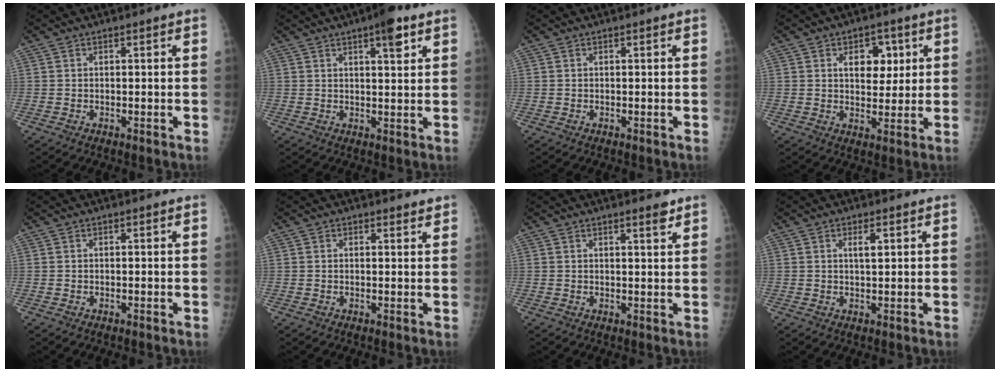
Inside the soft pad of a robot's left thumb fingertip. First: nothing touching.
{"total": 5.7, "force": [3.2, 1.5, 4.5], "torque": [-0.056, -0.013, 0.043]}
{"total": 0.0}
{"total": 7.4, "force": [2.6, 4.9, 4.9], "torque": [-0.028, -0.009, 0.037]}
{"total": 0.0}
{"total": 1.1, "force": [1.0, 0.4, 0.1], "torque": [0.004, -0.007, 0.007]}
{"total": 2.3, "force": [1.8, 0.3, 1.4], "torque": [-0.017, -0.013, 0.026]}
{"total": 2.2, "force": [1.0, 0.6, 1.8], "torque": [-0.027, -0.002, 0.017]}